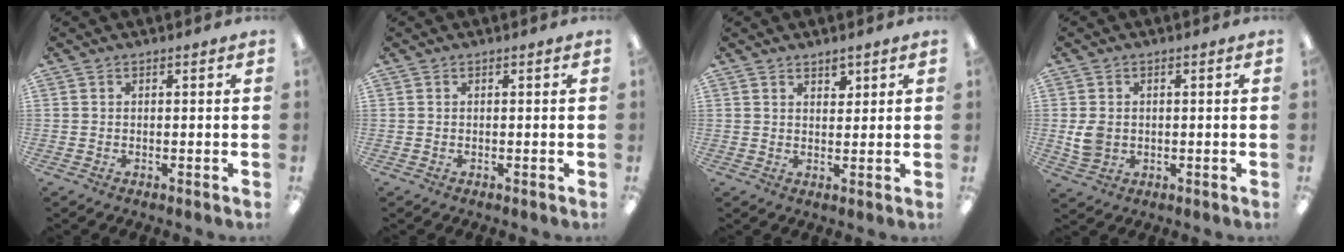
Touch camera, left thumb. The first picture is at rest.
{"total": 0.0}
{"total": 2.8, "force": [2.2, 1.4, 1.0], "torque": [0.003, -0.013, 0.035]}
{"total": 5.1, "force": [0.0, 4.1, 3.0], "torque": [-0.052, 0.004, 0.002]}